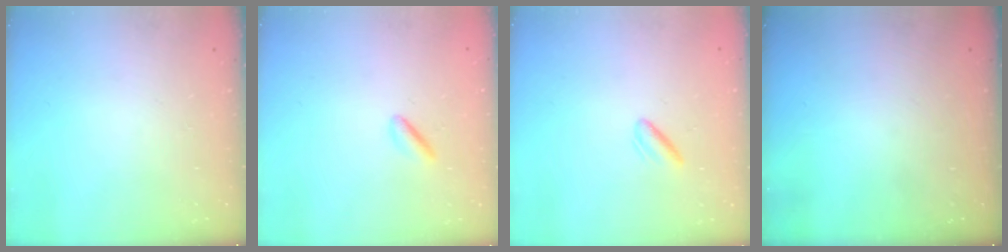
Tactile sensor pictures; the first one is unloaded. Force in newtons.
{"total": 1.8, "press": 1.6, "slide": 0.8}
{"total": 3.0, "press": 2.7, "slide": 1.3}
{"total": 0.0}